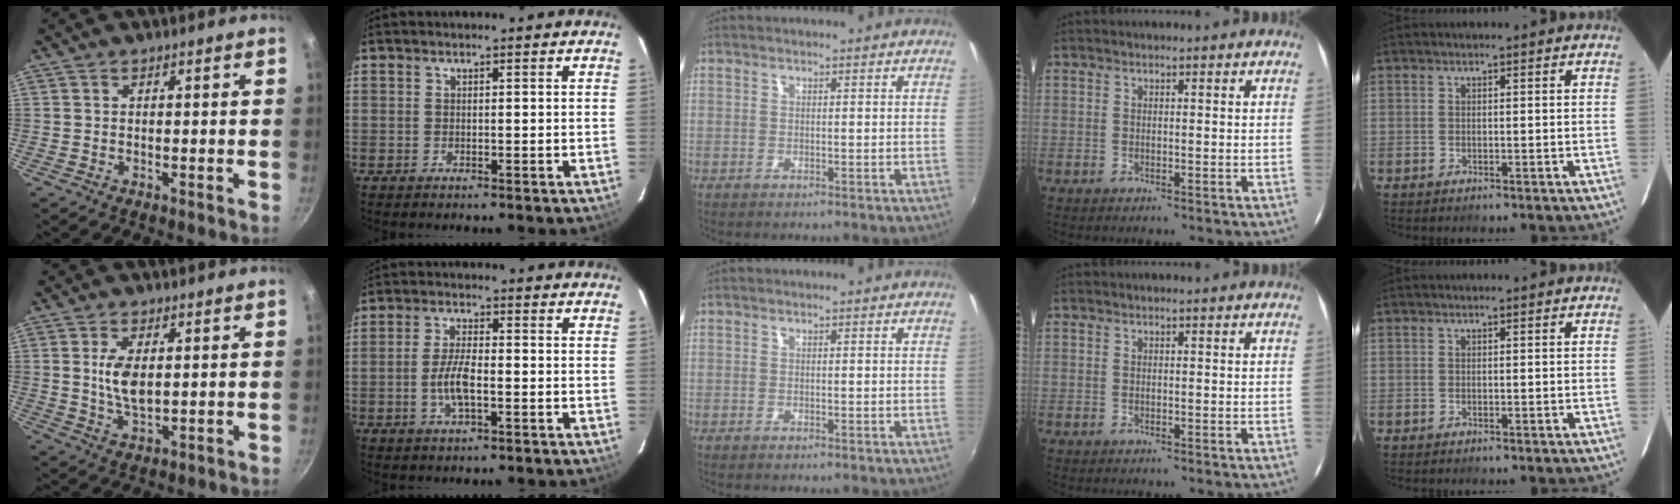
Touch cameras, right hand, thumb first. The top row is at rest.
{"thumb": {"total": 6.6, "force": [1.0, 3.3, 5.7], "torque": [-0.108, -0.011, 0.022]}, "index": {"total": 5.7, "force": [-1.7, 1.9, 5.1], "torque": [-0.107, 0.002, -0.033]}}